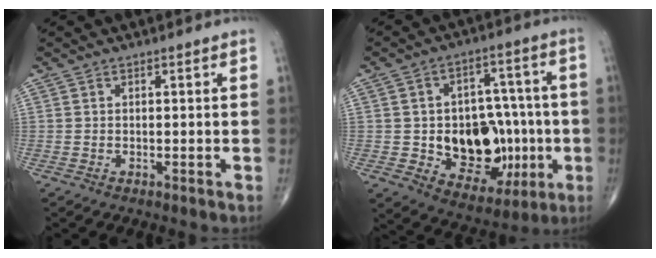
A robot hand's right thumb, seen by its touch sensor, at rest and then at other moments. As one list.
[{"total": 18.5, "force": [-3.1, 12.7, 13.2], "torque": [-0.127, 0.021, -0.026]}]